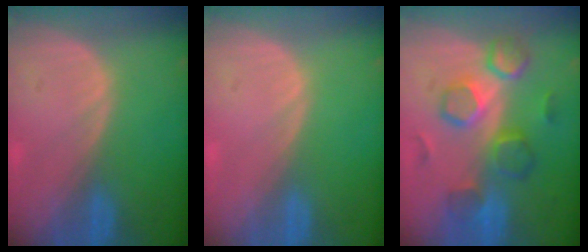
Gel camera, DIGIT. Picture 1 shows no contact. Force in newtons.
{"total": 0.0}
{"total": 8.6, "press": 8.5, "slide": 1.5}